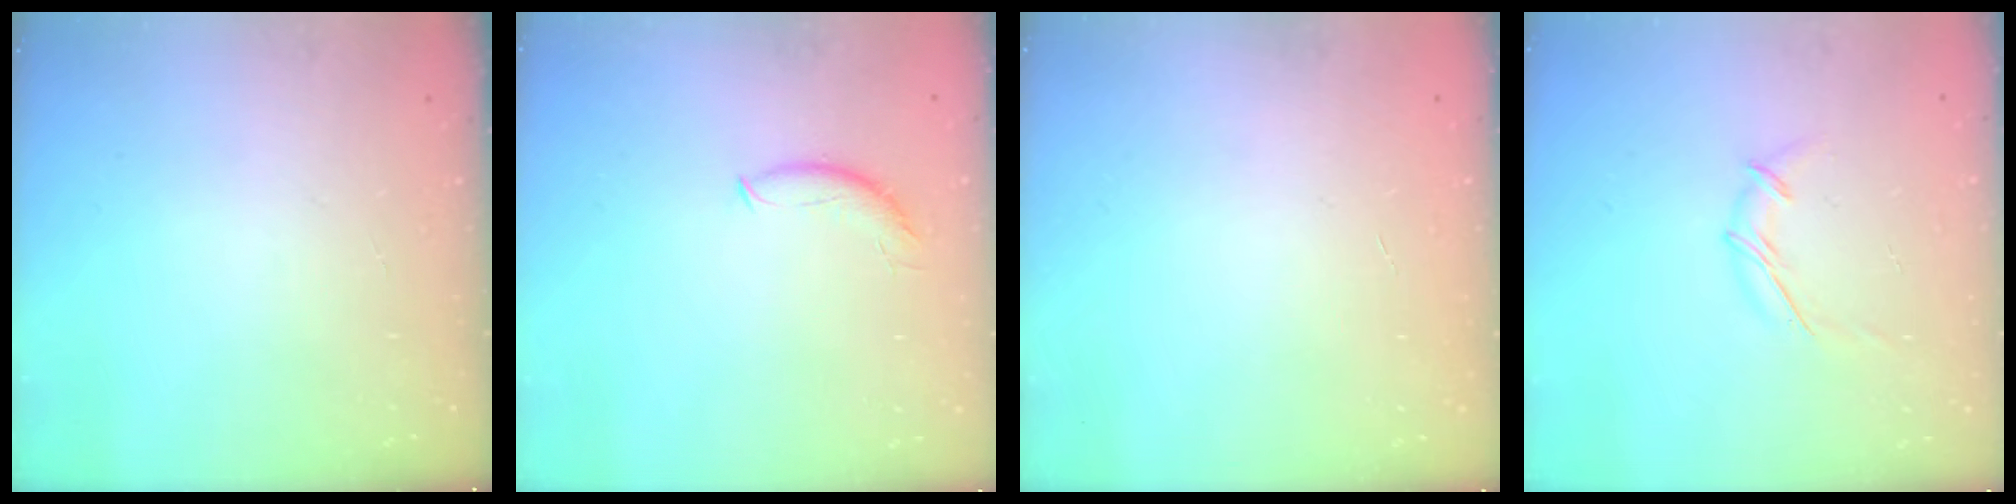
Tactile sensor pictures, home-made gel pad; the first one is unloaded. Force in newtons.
{"total": 7.5, "press": 7.5, "slide": 0.6}
{"total": 0.0}
{"total": 6.0, "press": 6.0, "slide": 0.7}